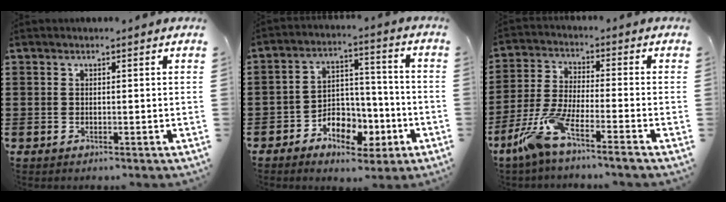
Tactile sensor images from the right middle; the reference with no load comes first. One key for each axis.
{"total": 6.7, "fx": -3.6, "fy": 4.5, "fz": 3.5, "tx": -0.043, "ty": 0.015, "tz": -0.066}
{"total": 7.7, "fx": -5.8, "fy": 0.7, "fz": 5.1, "tx": -0.128, "ty": -0.017, "tz": -0.118}